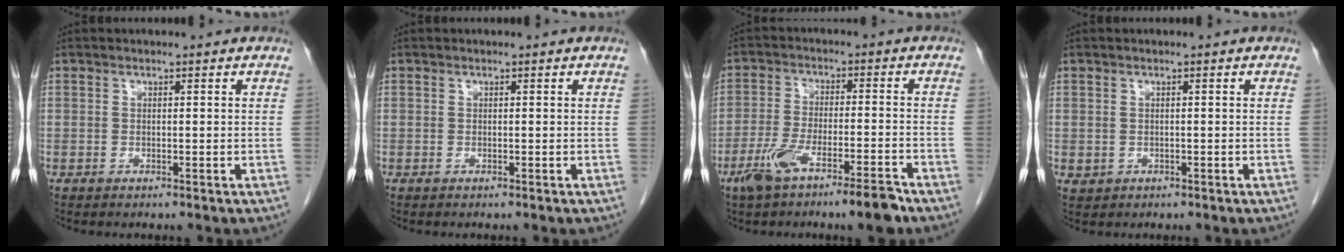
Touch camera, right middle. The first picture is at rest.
{"total": 0.0}
{"total": 9.3, "force": [-6.3, 1.2, 6.8], "torque": [-0.128, -0.004, -0.107]}
{"total": 1.2, "force": [-0.2, 1.1, 0.4], "torque": [-0.013, 0.001, 0.005]}